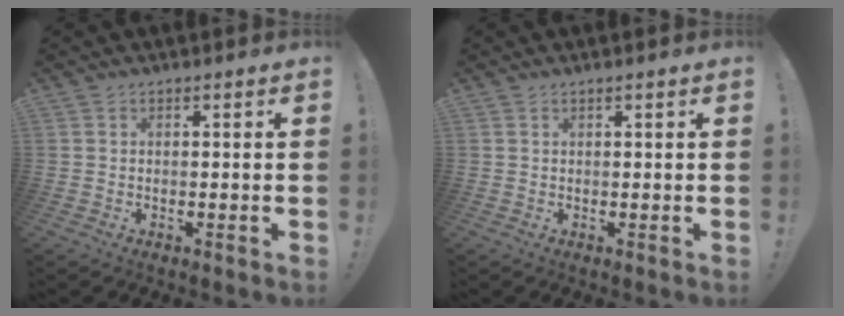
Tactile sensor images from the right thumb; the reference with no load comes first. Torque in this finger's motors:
{"motor_torque": [0.22, 0.14, -0.11, -0.25, -0.03]}